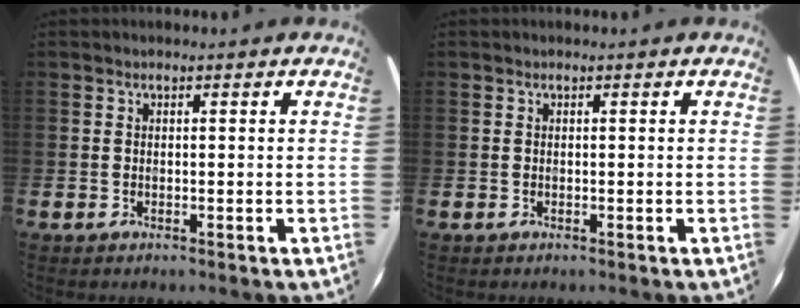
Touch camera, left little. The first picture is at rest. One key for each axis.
{"total": 0.0}